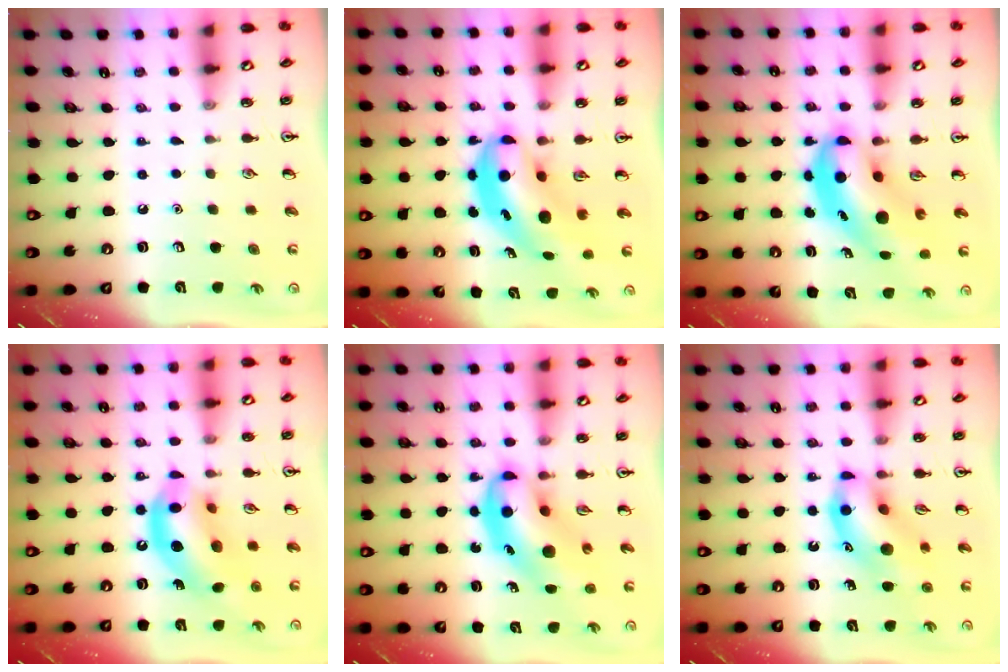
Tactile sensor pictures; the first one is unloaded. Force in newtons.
{"total": 7.9, "press": 7.7, "slide": 1.6}
{"total": 8.3, "press": 8.0, "slide": 2.2}
{"total": 14.8, "press": 14.1, "slide": 4.3}
{"total": 11.9, "press": 11.5, "slide": 3.1}
{"total": 12.6, "press": 12.3, "slide": 2.7}